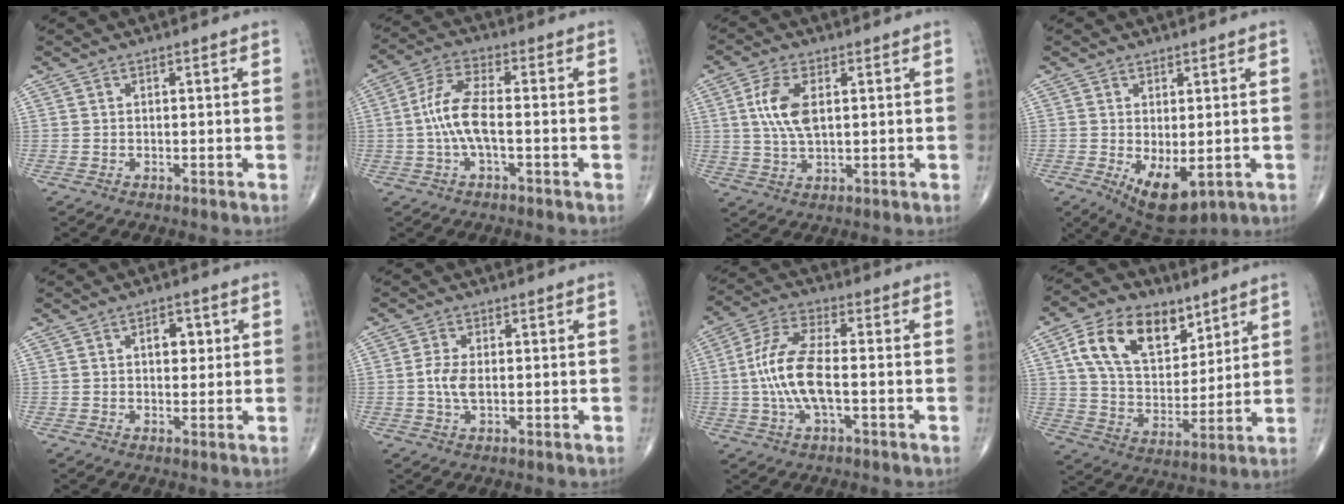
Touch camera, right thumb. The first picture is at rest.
{"total": 8.4, "force": [-1.0, 2.9, 7.8], "torque": [-0.176, 0.025, -0.023]}
{"total": 7.8, "force": [1.7, 3.7, 6.6], "torque": [-0.139, -0.004, 0.033]}
{"total": 8.6, "force": [-2.0, 4.1, 7.3], "torque": [-0.107, -0.015, -0.013]}
{"total": 4.1, "force": [1.0, 2.6, 3.0], "torque": [-0.022, -0.001, 0.012]}
{"total": 3.9, "force": [-0.1, 2.0, 3.4], "torque": [-0.075, 0.000, -0.003]}
{"total": 11.5, "force": [-1.3, 4.2, 10.6], "torque": [-0.233, 0.023, -0.027]}
{"total": 17.5, "force": [8.4, 10.7, 11.1], "torque": [-0.161, -0.029, 0.157]}